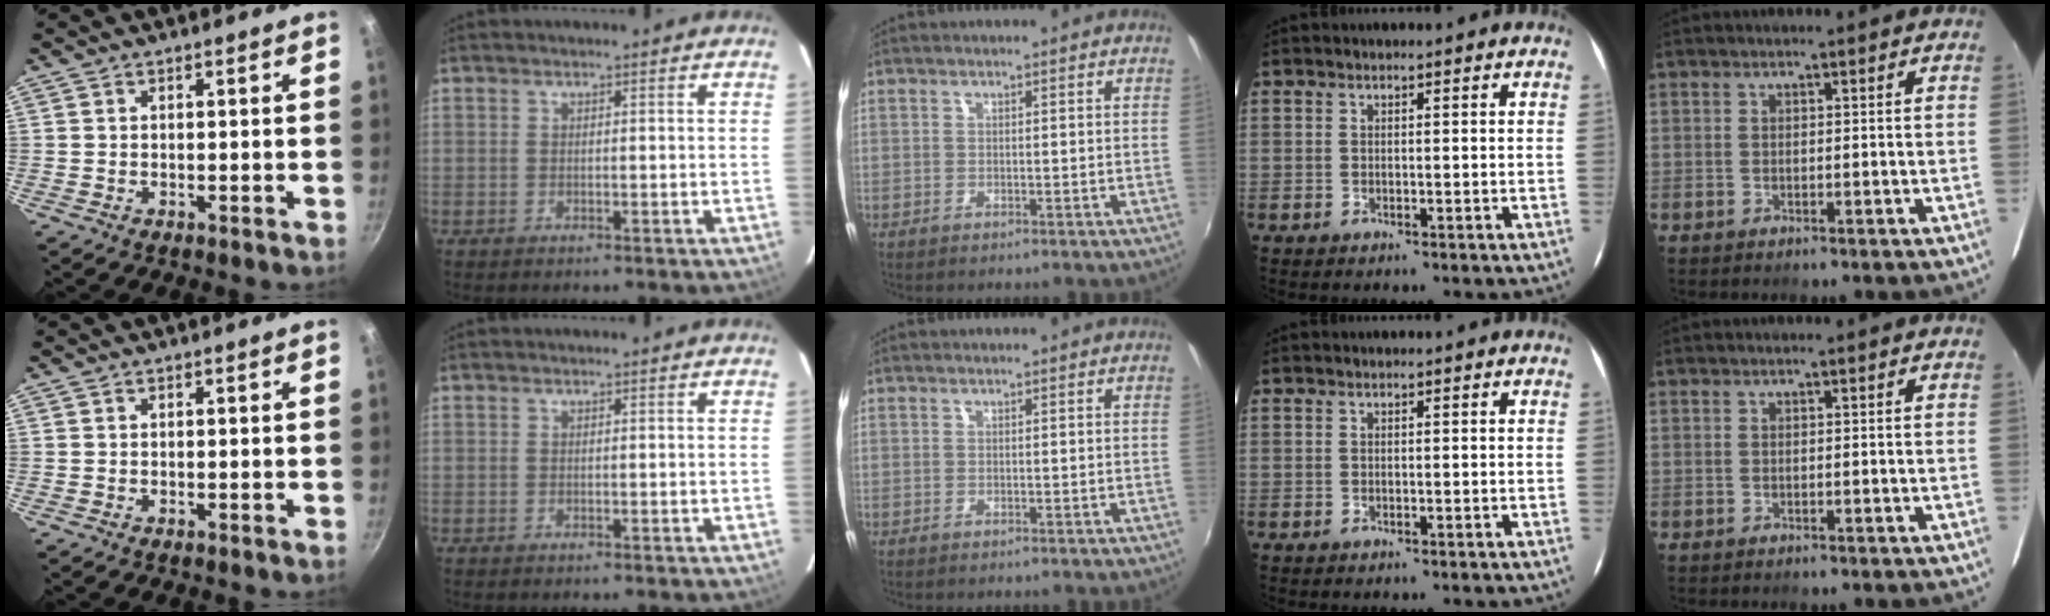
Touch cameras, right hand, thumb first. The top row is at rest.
{}